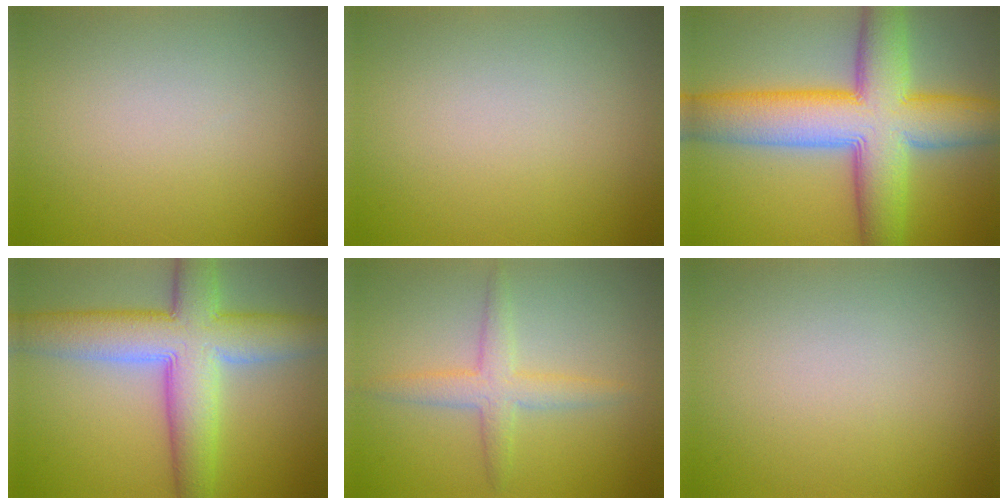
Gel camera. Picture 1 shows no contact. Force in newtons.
{"total": 0.0}
{"total": 12.3, "press": 12.3, "slide": 0.3}
{"total": 9.9, "press": 9.9, "slide": 0.5}
{"total": 2.9, "press": 2.9, "slide": 0.1}
{"total": 0.0}